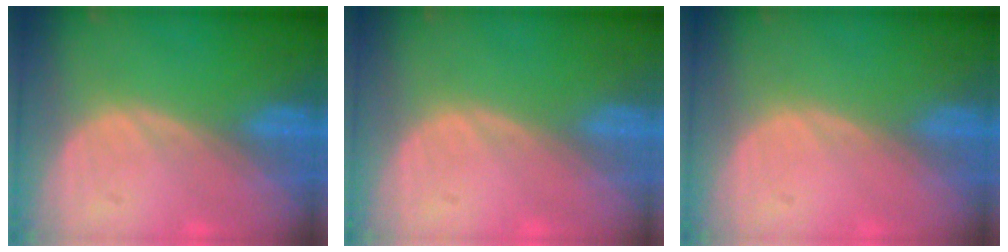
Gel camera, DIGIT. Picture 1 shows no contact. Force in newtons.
{"total": 0.0}
{"total": 0.0}